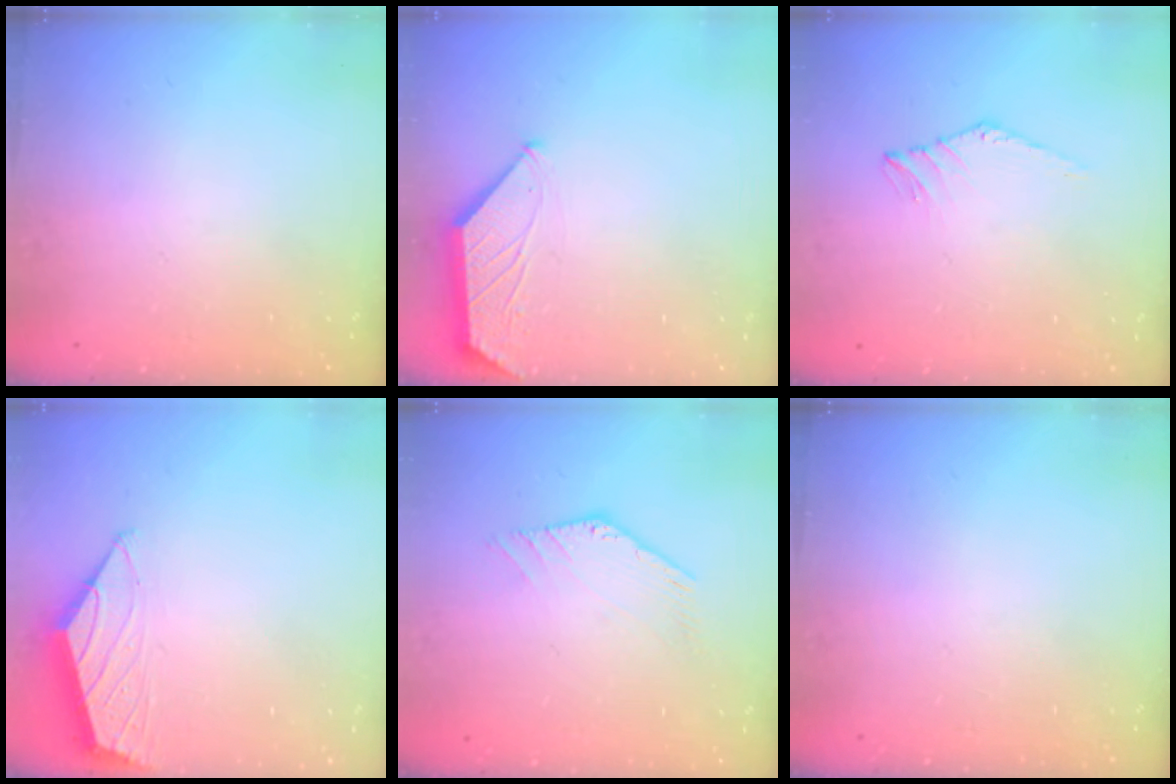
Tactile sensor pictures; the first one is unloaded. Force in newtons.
{"total": 1.6, "press": 1.6, "slide": 0.3}
{"total": 2.6, "press": 2.6, "slide": 0.4}
{"total": 1.6, "press": 1.5, "slide": 0.4}
{"total": 0.0}
{"total": 0.0}